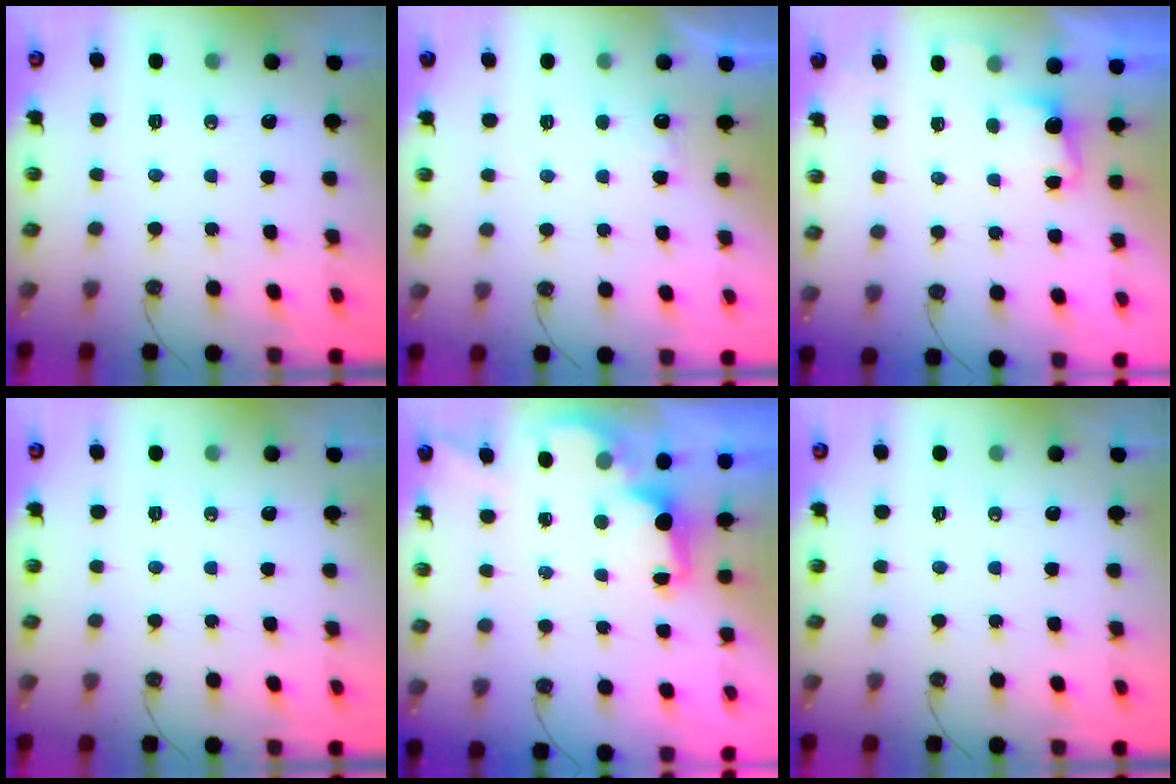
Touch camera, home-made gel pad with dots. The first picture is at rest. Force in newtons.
{"total": 5.5, "press": 5.4, "slide": 1.0}
{"total": 2.5, "press": 2.3, "slide": 0.9}
{"total": 0.0}
{"total": 2.1, "press": 1.9, "slide": 0.8}
{"total": 0.0}